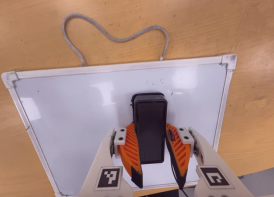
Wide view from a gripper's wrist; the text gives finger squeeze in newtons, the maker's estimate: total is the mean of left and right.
{"total": 12.4, "left": 12.4, "right": 12.4}